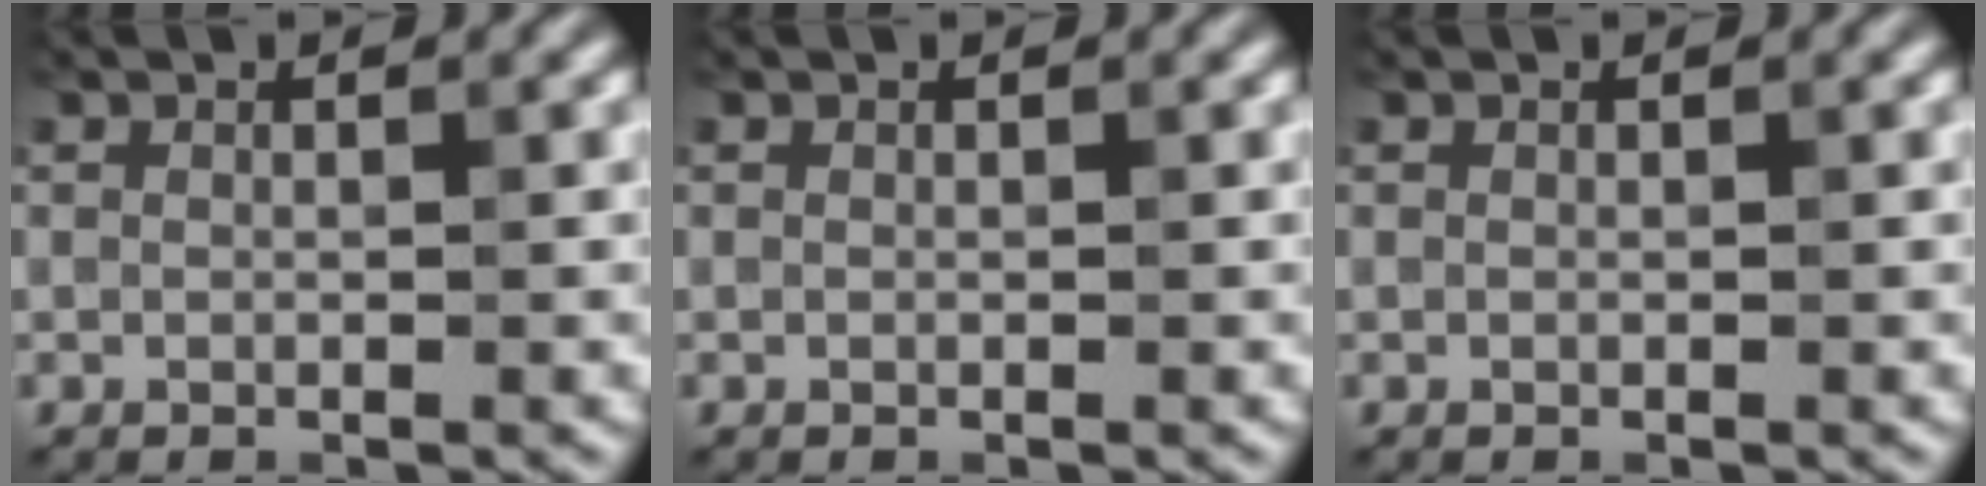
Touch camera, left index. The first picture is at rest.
{"total": 0.0}
{"total": 0.0}